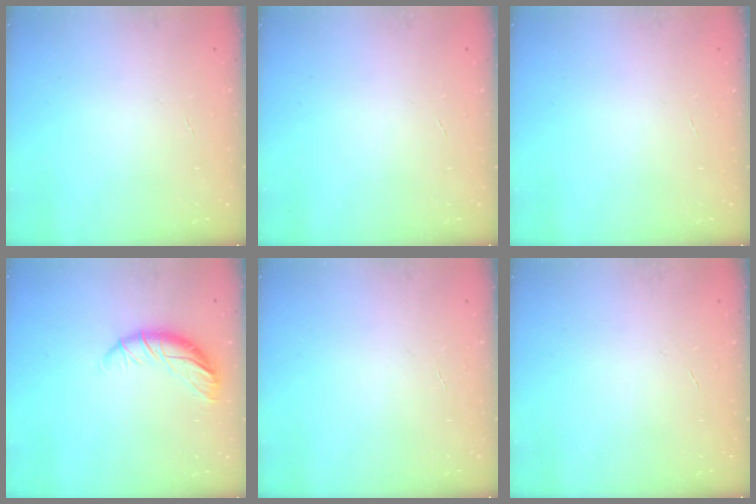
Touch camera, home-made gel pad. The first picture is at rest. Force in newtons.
{"total": 0.0}
{"total": 0.0}
{"total": 9.9, "press": 9.9, "slide": 0.8}
{"total": 0.0}
{"total": 0.0}